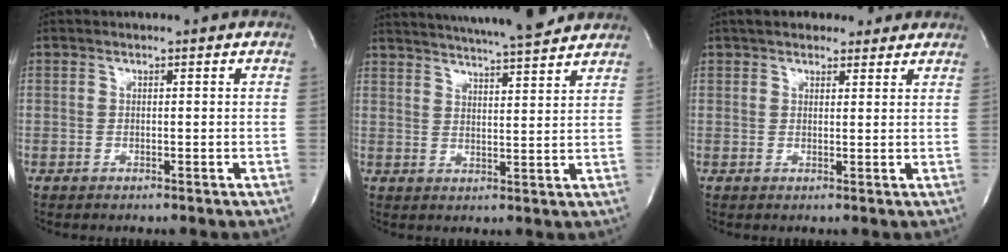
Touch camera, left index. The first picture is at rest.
{"total": 16.8, "force": [15.2, 1.1, 7.1], "torque": [-0.120, 0.014, 0.211]}
{"total": 7.3, "force": [5.8, 3.2, 3.1], "torque": [-0.035, 0.022, 0.083]}